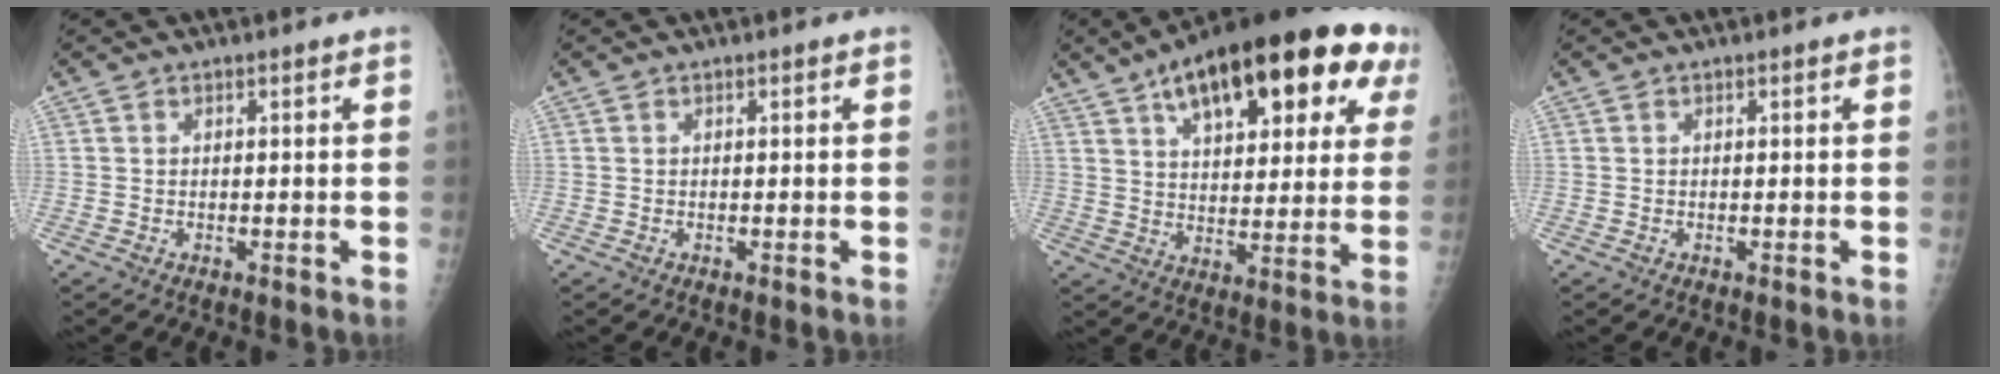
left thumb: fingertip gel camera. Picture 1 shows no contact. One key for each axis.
{"total": 0.0}
{"total": 25.1, "fx": 12.5, "fy": 10.4, "fz": 19.1, "tx": -0.253, "ty": 0.002, "tz": 0.181}
{"total": 0.0}